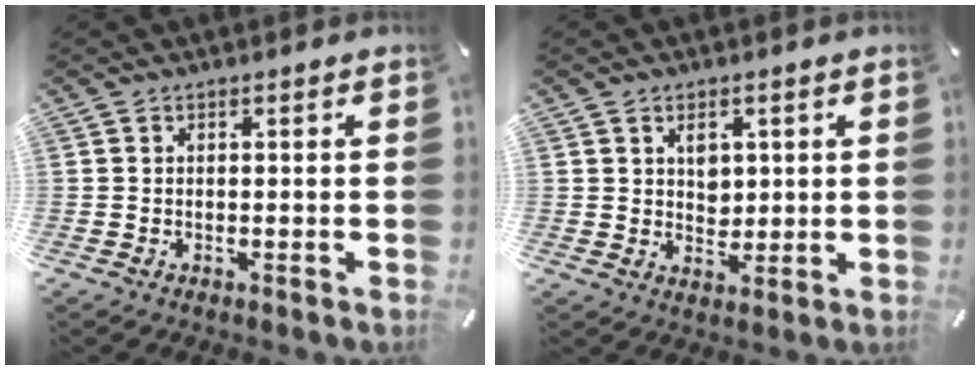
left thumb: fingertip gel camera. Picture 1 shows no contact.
{"total": 4.0, "force": [1.3, 3.3, 1.7], "torque": [-0.009, -0.007, 0.017]}